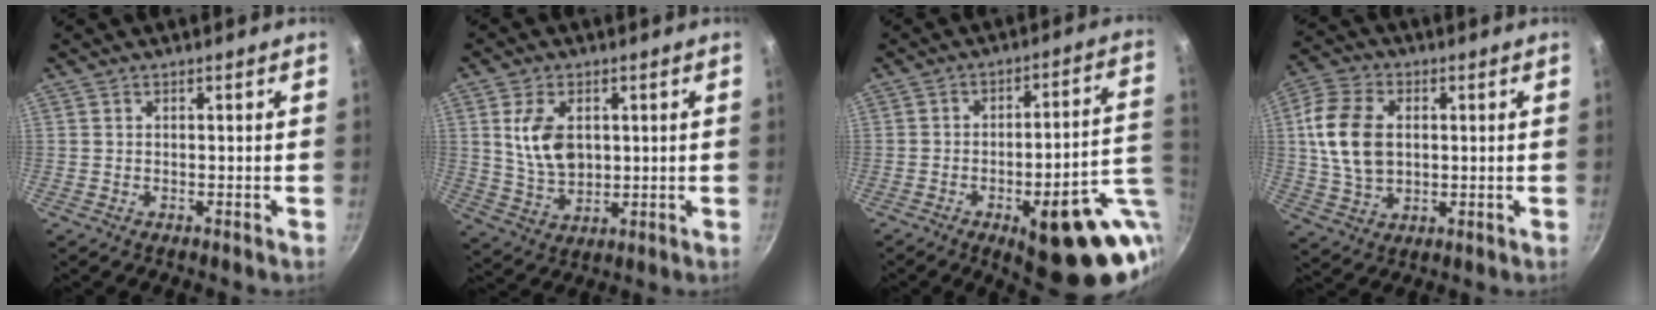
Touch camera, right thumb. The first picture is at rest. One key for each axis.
{"total": 10.5, "fx": 1.9, "fy": 6.7, "fz": 7.9, "tx": -0.134, "ty": -0.015, "tz": 0.044}
{"total": 22.3, "fx": -7.6, "fy": 7.5, "fz": 19.6, "tx": -0.191, "ty": 0.015, "tz": -0.093}
{"total": 12.6, "fx": 1.6, "fy": 8.6, "fz": 9.1, "tx": -0.161, "ty": 0.005, "tz": 0.027}